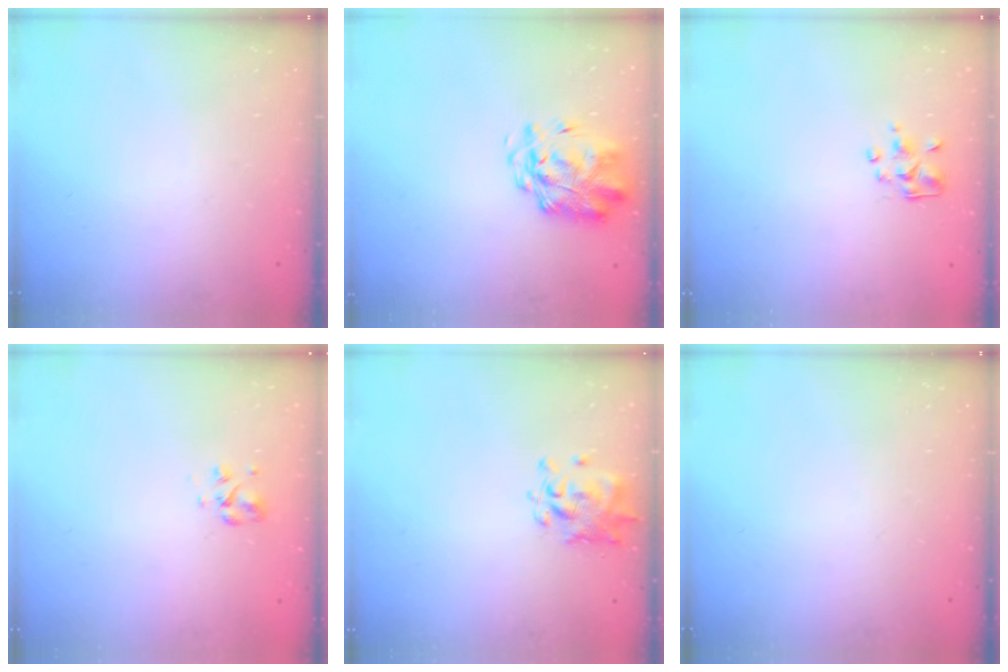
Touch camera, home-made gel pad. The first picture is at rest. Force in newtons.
{"total": 3.0, "press": 2.9, "slide": 0.8}
{"total": 2.4, "press": 2.3, "slide": 0.6}
{"total": 2.6, "press": 2.4, "slide": 1.0}
{"total": 1.3, "press": 1.2, "slide": 0.4}
{"total": 0.0}